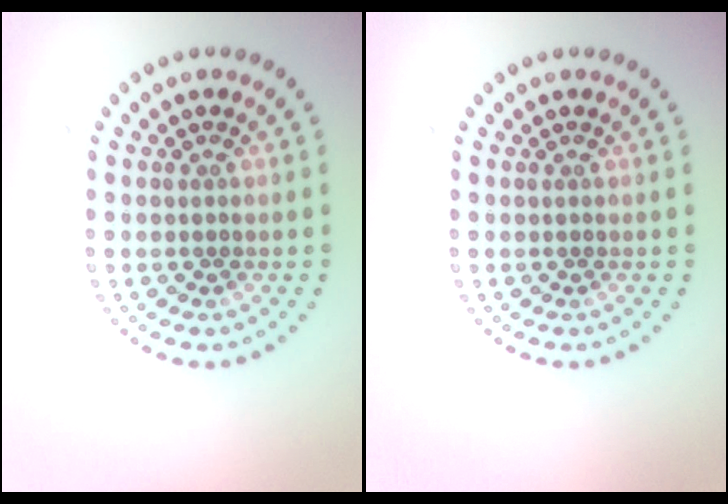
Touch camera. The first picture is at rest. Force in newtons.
{"total": 0.0}